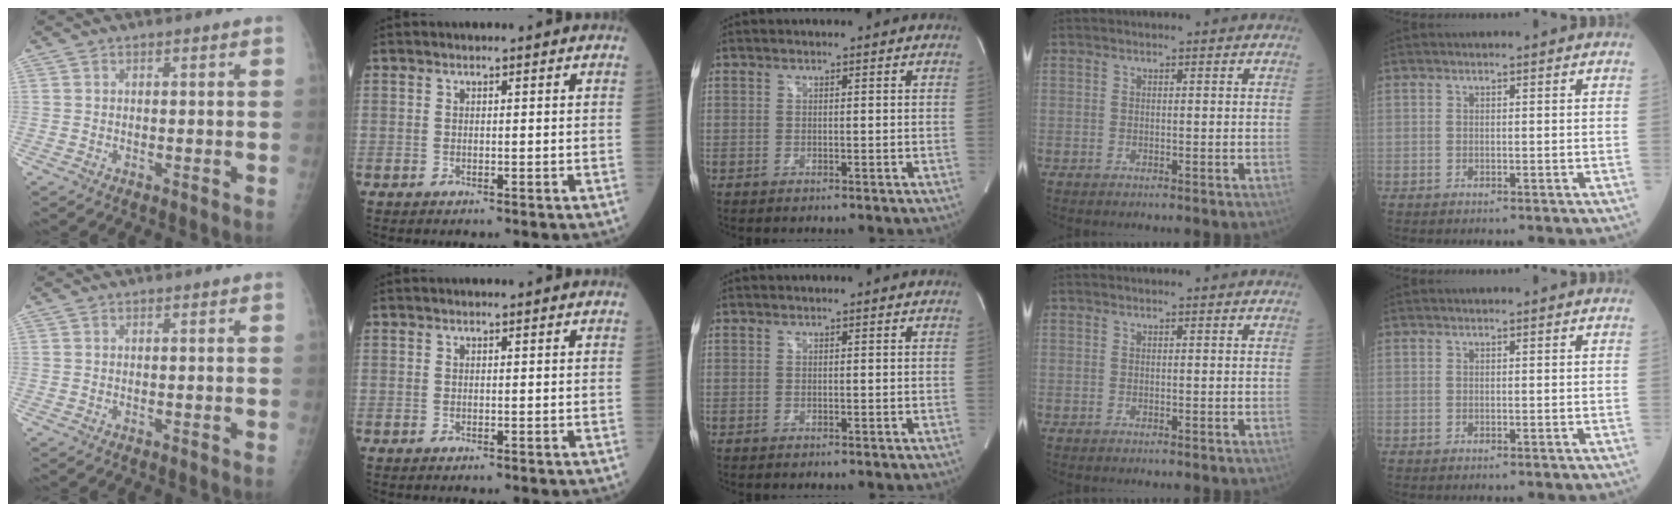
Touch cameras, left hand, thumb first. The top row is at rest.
{}